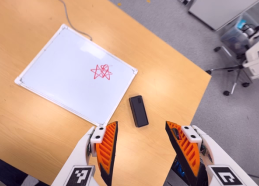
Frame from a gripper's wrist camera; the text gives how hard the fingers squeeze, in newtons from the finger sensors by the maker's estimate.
{"total": 0.0}